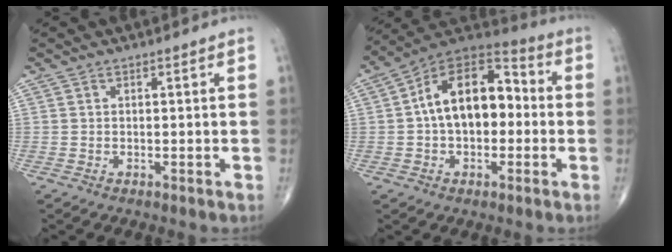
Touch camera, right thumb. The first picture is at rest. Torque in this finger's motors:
{"motor_torque": [-0.37, 1.06, 1.17, 0.73, 0.20]}